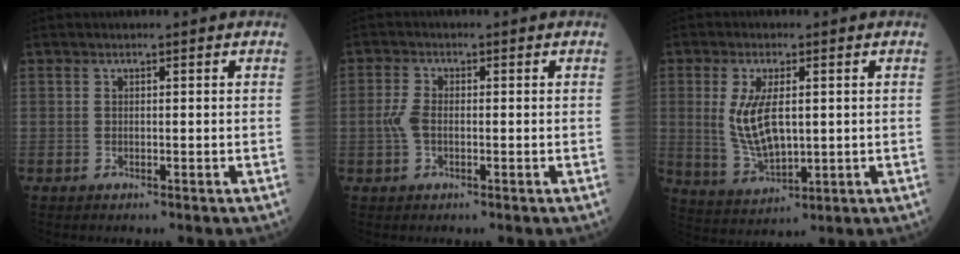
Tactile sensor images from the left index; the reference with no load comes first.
{"total": 2.8, "force": [-0.6, 1.4, 2.3], "torque": [-0.065, 0.002, -0.016]}
{"total": 8.0, "force": [1.0, 3.1, 7.3], "torque": [-0.162, -0.005, 0.028]}